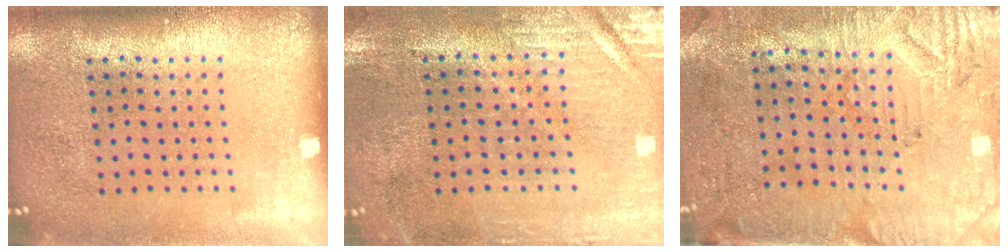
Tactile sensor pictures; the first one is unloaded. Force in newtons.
{"total": 0.7, "press": 0.6, "slide": 0.2}
{"total": 3.1, "press": 2.7, "slide": 1.4}